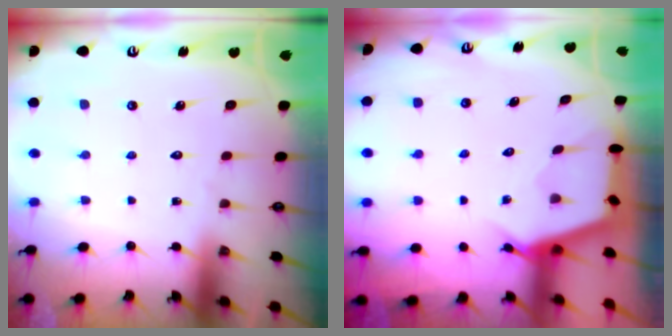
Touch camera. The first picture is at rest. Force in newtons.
{"total": 2.7, "press": 2.7, "slide": 0.3}